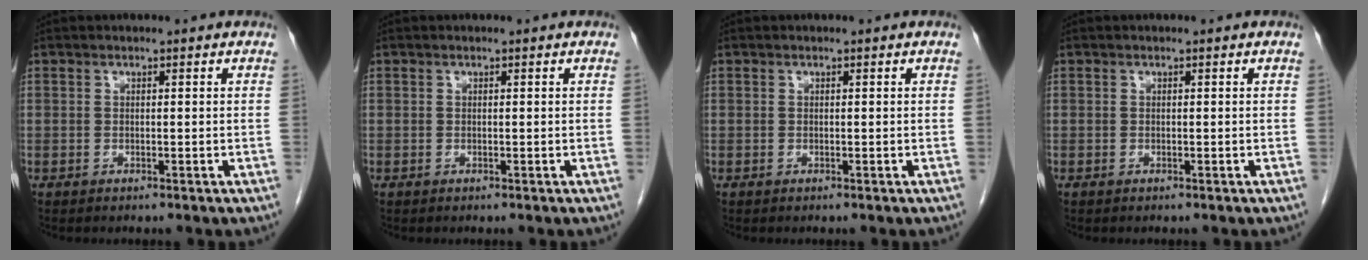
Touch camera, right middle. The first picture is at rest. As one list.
[{"total": 0.0}, {"total": 0.0}, {"total": 0.0}]